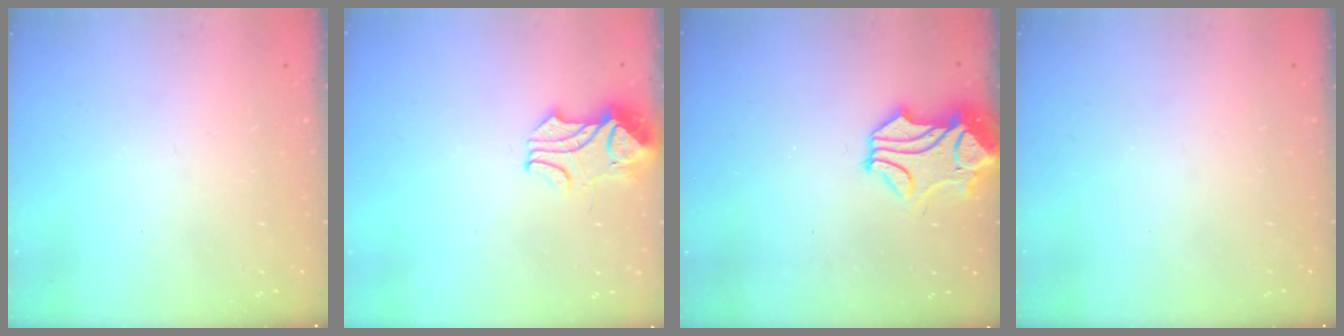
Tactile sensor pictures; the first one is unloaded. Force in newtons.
{"total": 2.1, "press": 1.9, "slide": 0.9}
{"total": 1.5, "press": 0.8, "slide": 1.3}
{"total": 0.0}